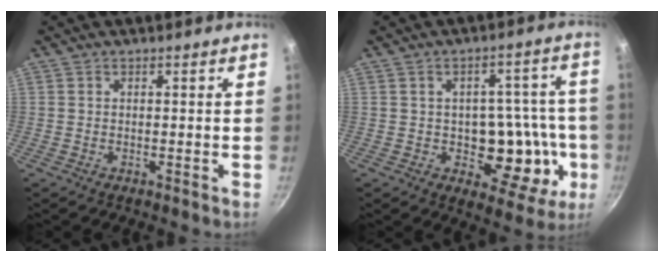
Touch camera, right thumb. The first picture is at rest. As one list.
[{"total": 14.7, "force": [-3.1, 9.6, 10.7], "torque": [-0.084, 0.016, -0.037]}]